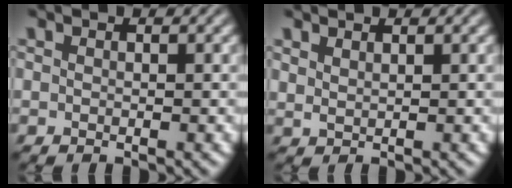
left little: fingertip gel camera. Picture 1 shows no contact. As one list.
[{"total": 0.9, "force": [0.8, 0.2, 0.4], "torque": [-0.011, 0.001, 0.018]}]